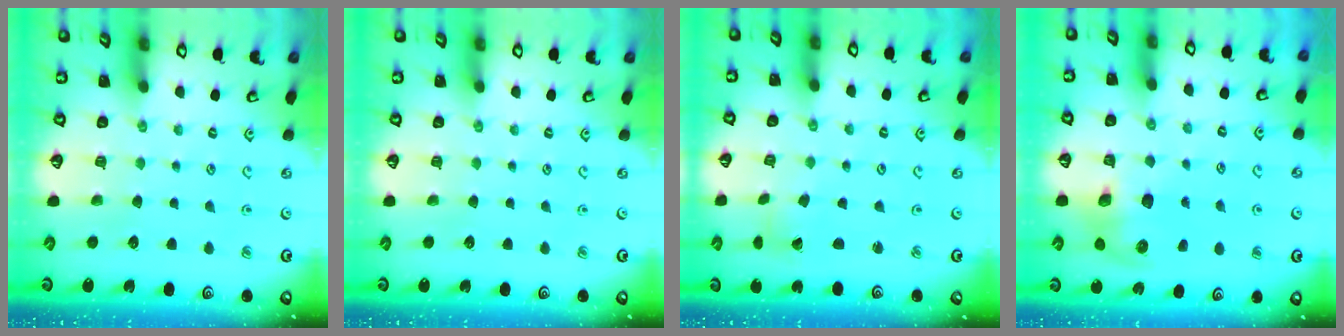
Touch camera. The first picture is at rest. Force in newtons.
{"total": 0.0}
{"total": 2.0, "press": 2.0, "slide": 0.2}
{"total": 8.8, "press": 8.7, "slide": 1.3}